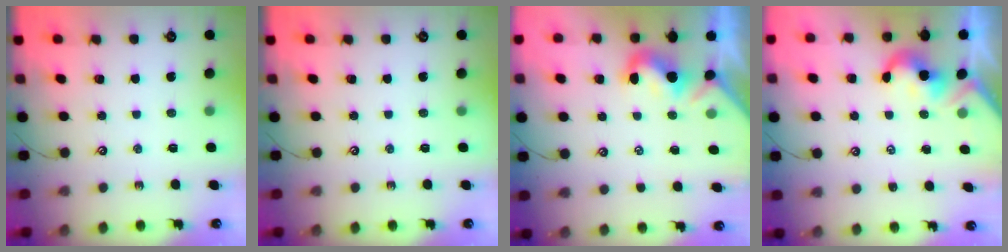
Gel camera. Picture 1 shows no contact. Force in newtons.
{"total": 0.0}
{"total": 0.5, "press": 0.4, "slide": 0.4}
{"total": 2.0, "press": 1.9, "slide": 0.6}